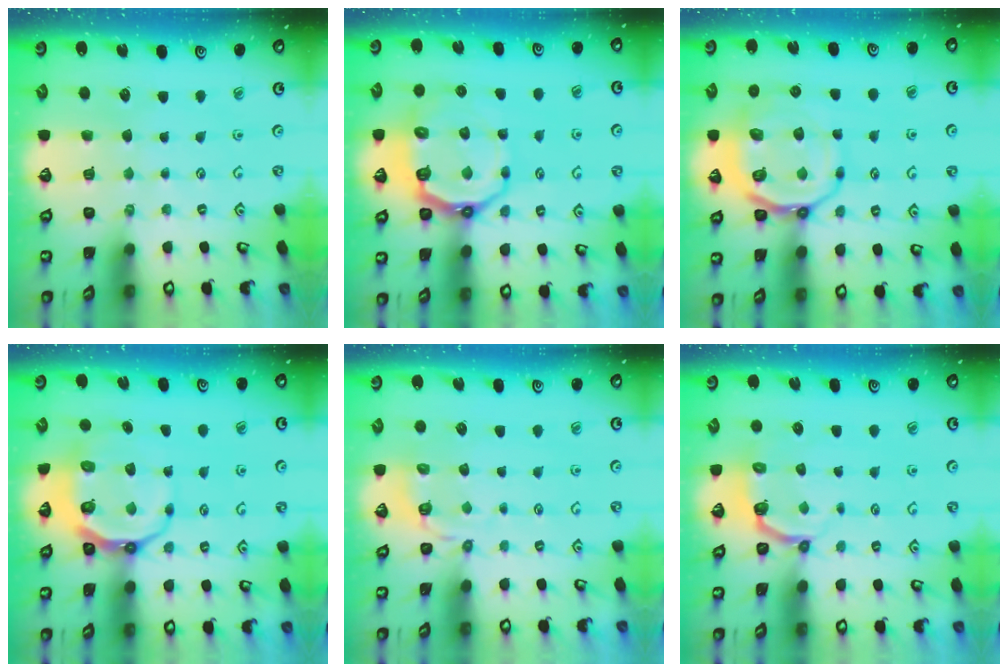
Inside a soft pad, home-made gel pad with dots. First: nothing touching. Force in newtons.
{"total": 13.2, "press": 12.6, "slide": 4.2}
{"total": 14.0, "press": 13.8, "slide": 2.3}
{"total": 9.5, "press": 8.8, "slide": 3.6}
{"total": 3.3, "press": 2.6, "slide": 2.1}
{"total": 3.4, "press": 2.2, "slide": 2.6}